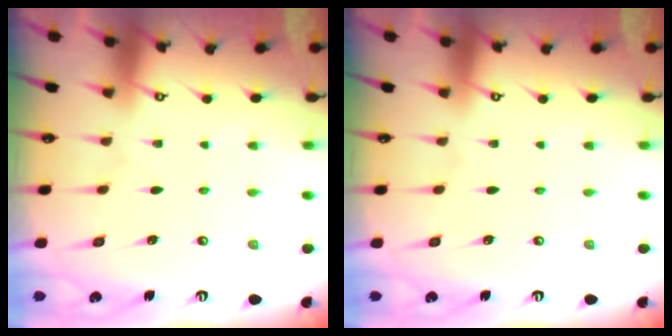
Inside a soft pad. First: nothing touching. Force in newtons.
{"total": 0.0}